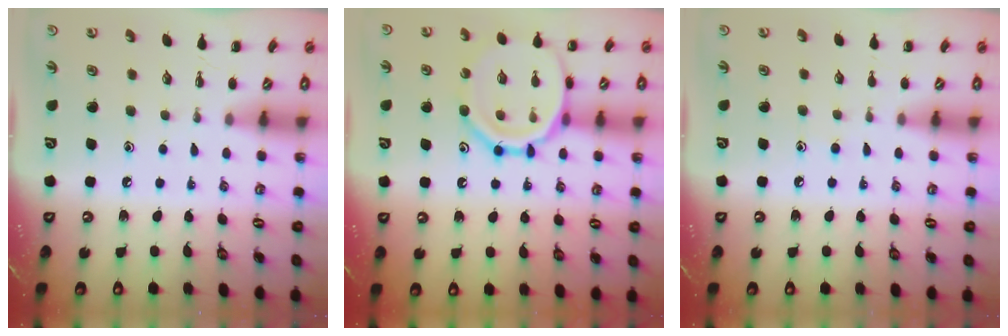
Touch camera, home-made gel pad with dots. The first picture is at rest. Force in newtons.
{"total": 17.0, "press": 16.9, "slide": 2.1}
{"total": 4.6, "press": 4.3, "slide": 1.7}